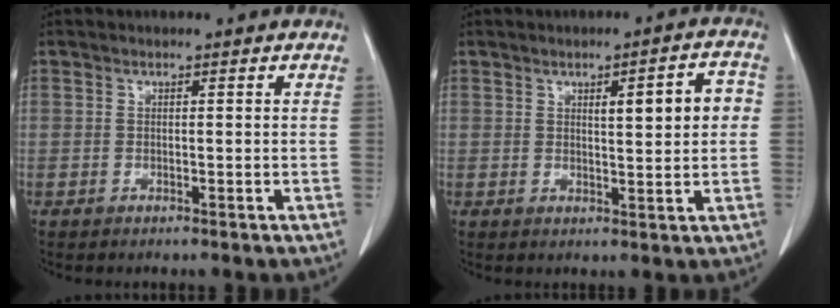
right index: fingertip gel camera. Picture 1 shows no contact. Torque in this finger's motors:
{"motor_torque": [0.20, 0.10, 0.11, 0.02]}